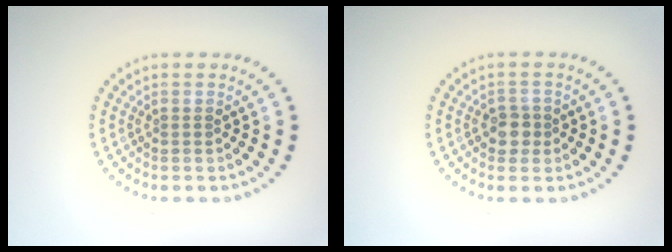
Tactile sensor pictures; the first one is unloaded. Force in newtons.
{"total": 1.8, "press": 1.6, "slide": 0.7}